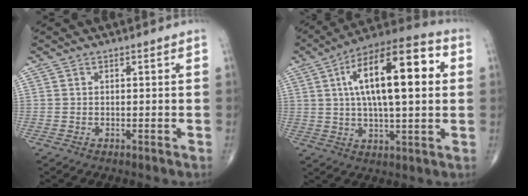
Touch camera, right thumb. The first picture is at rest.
{"total": 20.9, "force": [4.3, 7.6, 19.0], "torque": [-0.295, 0.018, 0.061]}